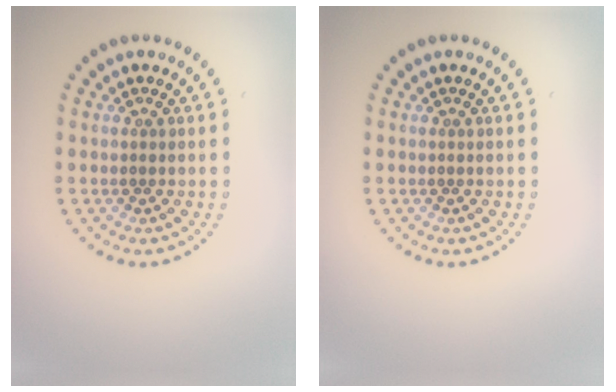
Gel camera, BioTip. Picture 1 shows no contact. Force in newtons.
{"total": 0.0}